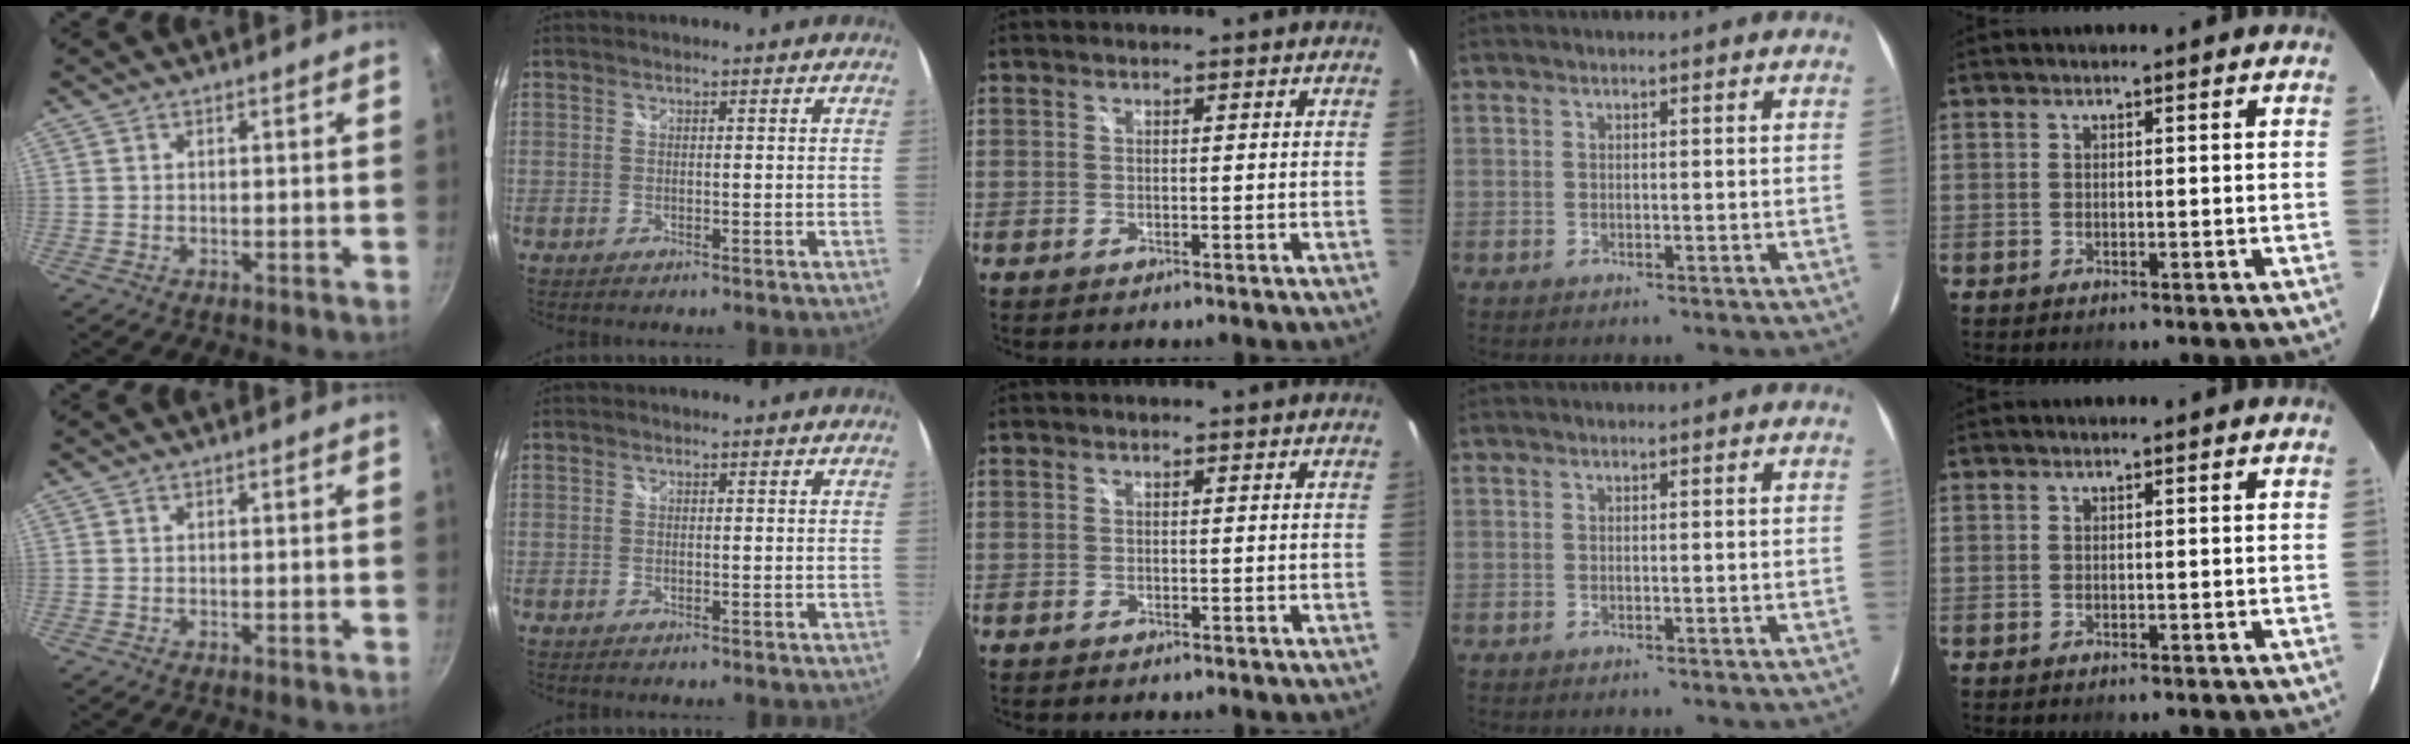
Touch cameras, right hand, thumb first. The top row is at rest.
{}